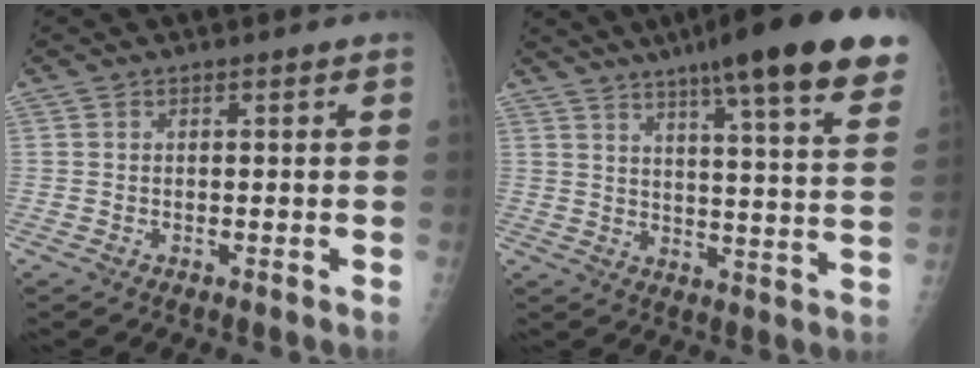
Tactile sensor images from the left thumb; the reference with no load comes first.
{"total": 23.4, "force": [16.0, 2.7, 16.9], "torque": [-0.227, -0.053, 0.210]}